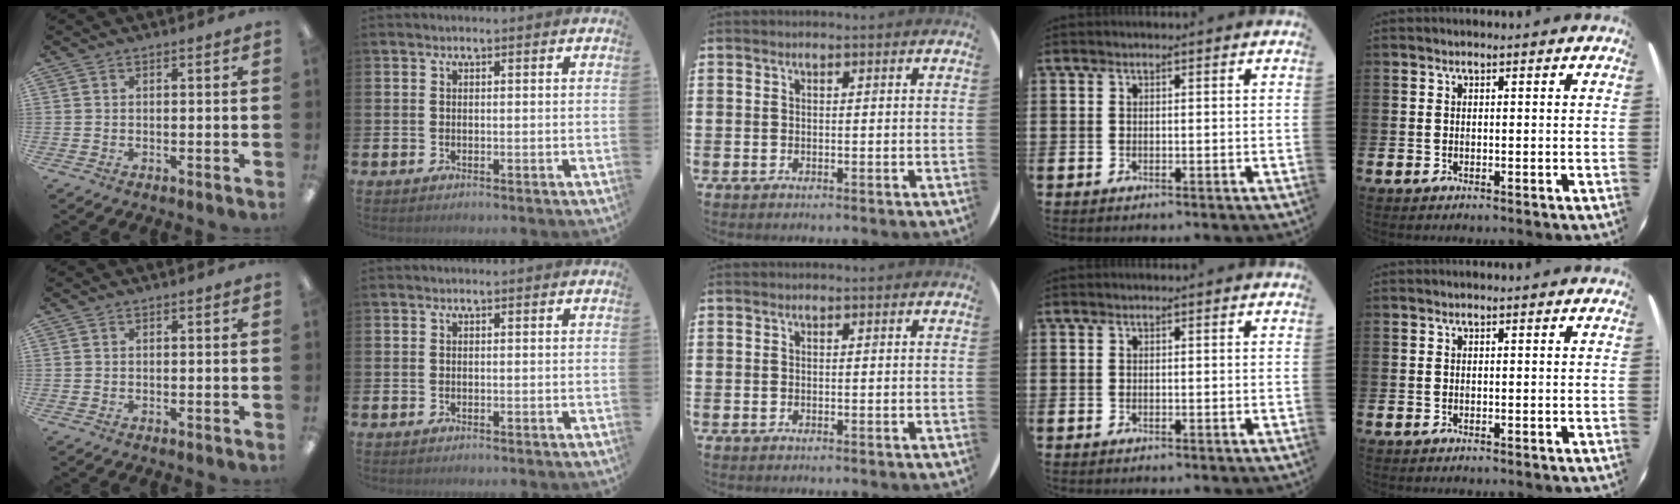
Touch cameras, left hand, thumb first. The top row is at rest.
{}